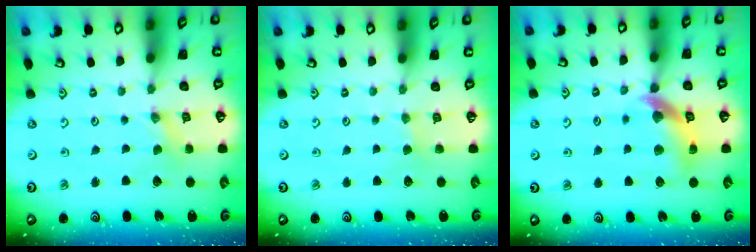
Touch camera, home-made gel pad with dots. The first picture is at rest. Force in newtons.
{"total": 2.1, "press": 2.1, "slide": 0.4}
{"total": 10.3, "press": 10.2, "slide": 1.7}